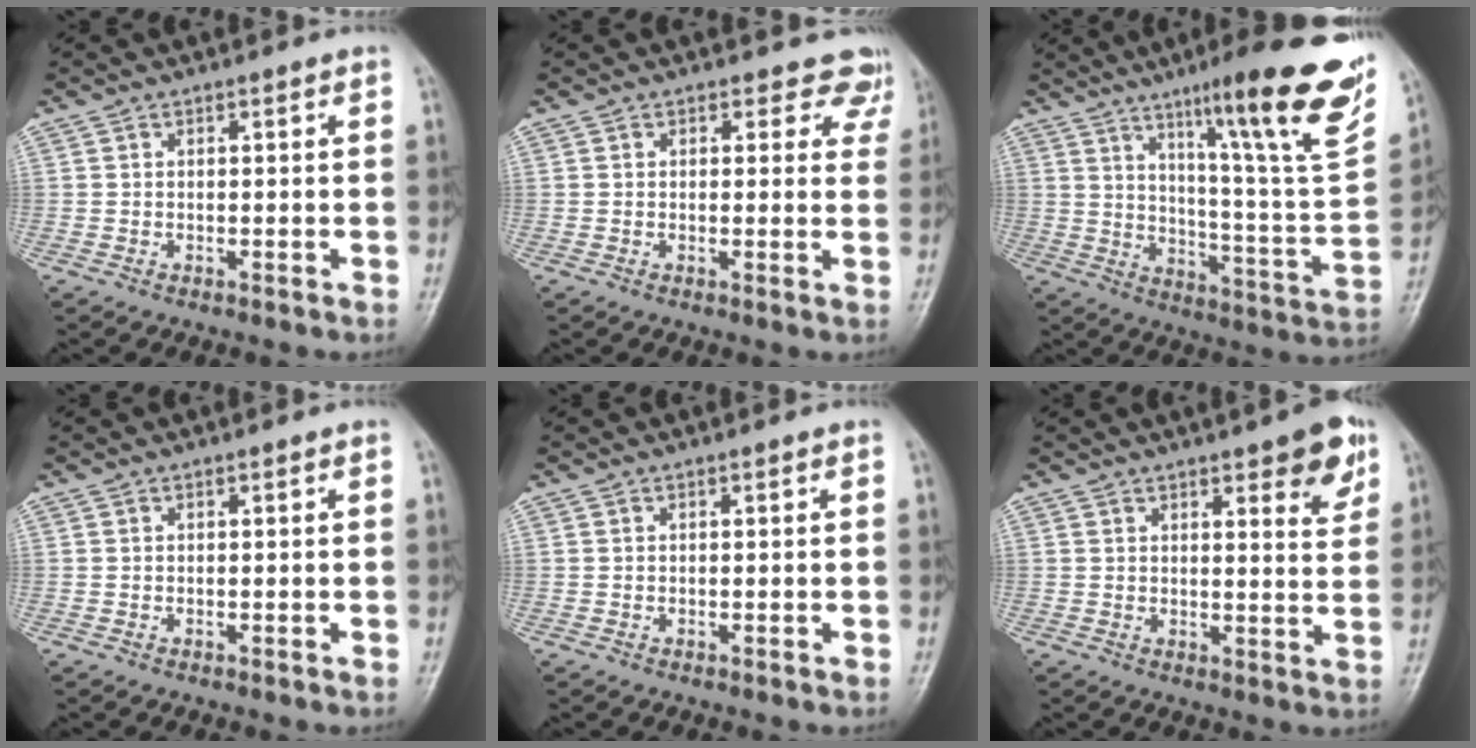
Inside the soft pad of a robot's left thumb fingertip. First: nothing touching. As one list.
[{"total": 5.4, "force": [4.4, 3.1, 0.3], "torque": [0.044, -0.019, 0.026]}, {"total": 25.7, "force": [14.3, 3.7, 21.0], "torque": [-0.274, -0.055, 0.214]}, {"total": 0.0}, {"total": 0.0}, {"total": 8.2, "force": [4.6, 2.4, 6.4], "torque": [-0.063, -0.023, 0.057]}]